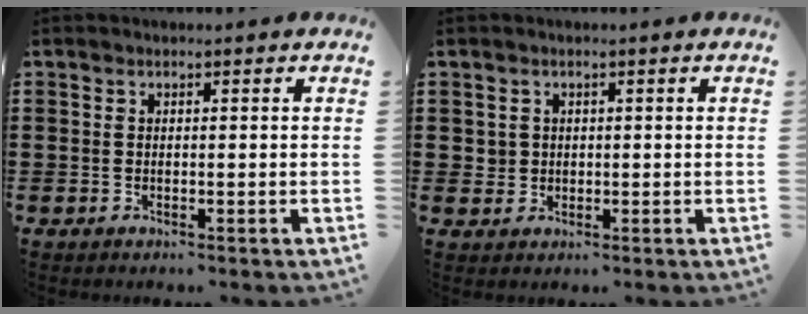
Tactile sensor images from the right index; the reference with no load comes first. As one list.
[{"total": 1.6, "force": [0.3, 1.6, 0.2], "torque": [-0.010, 0.010, 0.003]}]